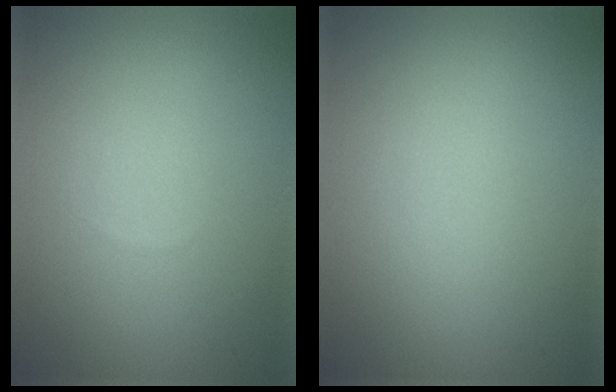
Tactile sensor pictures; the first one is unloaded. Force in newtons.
{"total": 0.0}